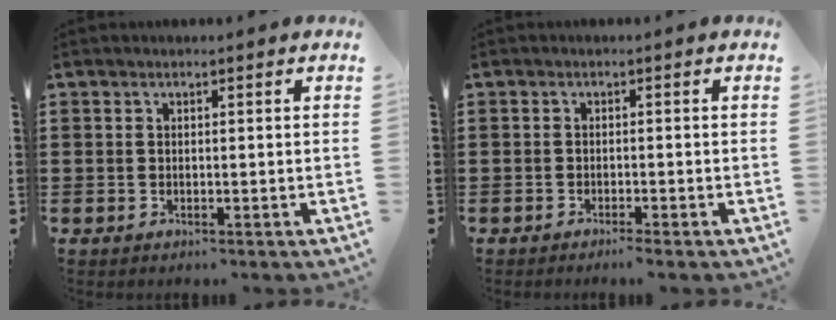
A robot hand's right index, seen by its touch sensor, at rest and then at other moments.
{"total": 1.1, "force": [-1.0, -0.1, 0.5], "torque": [-0.009, -0.001, -0.020]}